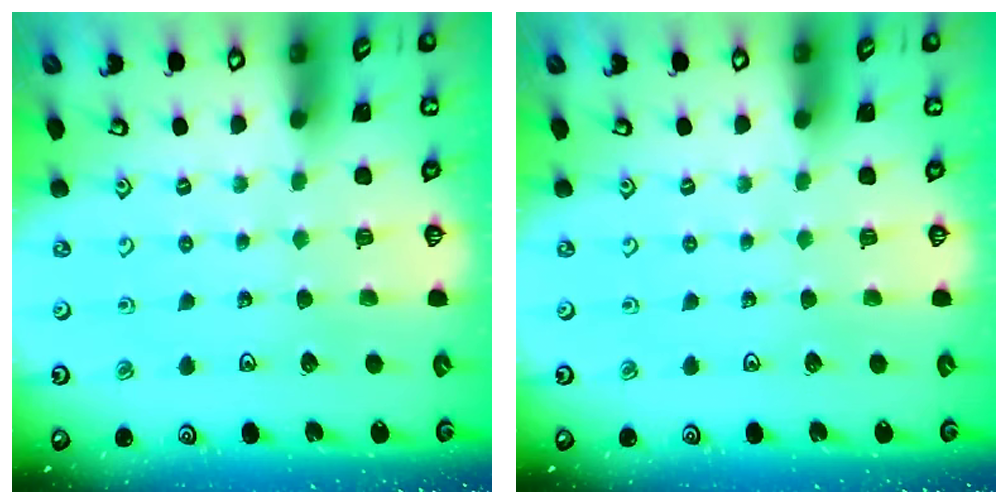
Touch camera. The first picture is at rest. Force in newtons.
{"total": 0.0}